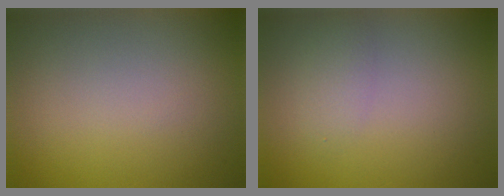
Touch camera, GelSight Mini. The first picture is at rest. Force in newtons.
{"total": 1.4, "press": 1.4, "slide": 0.0}